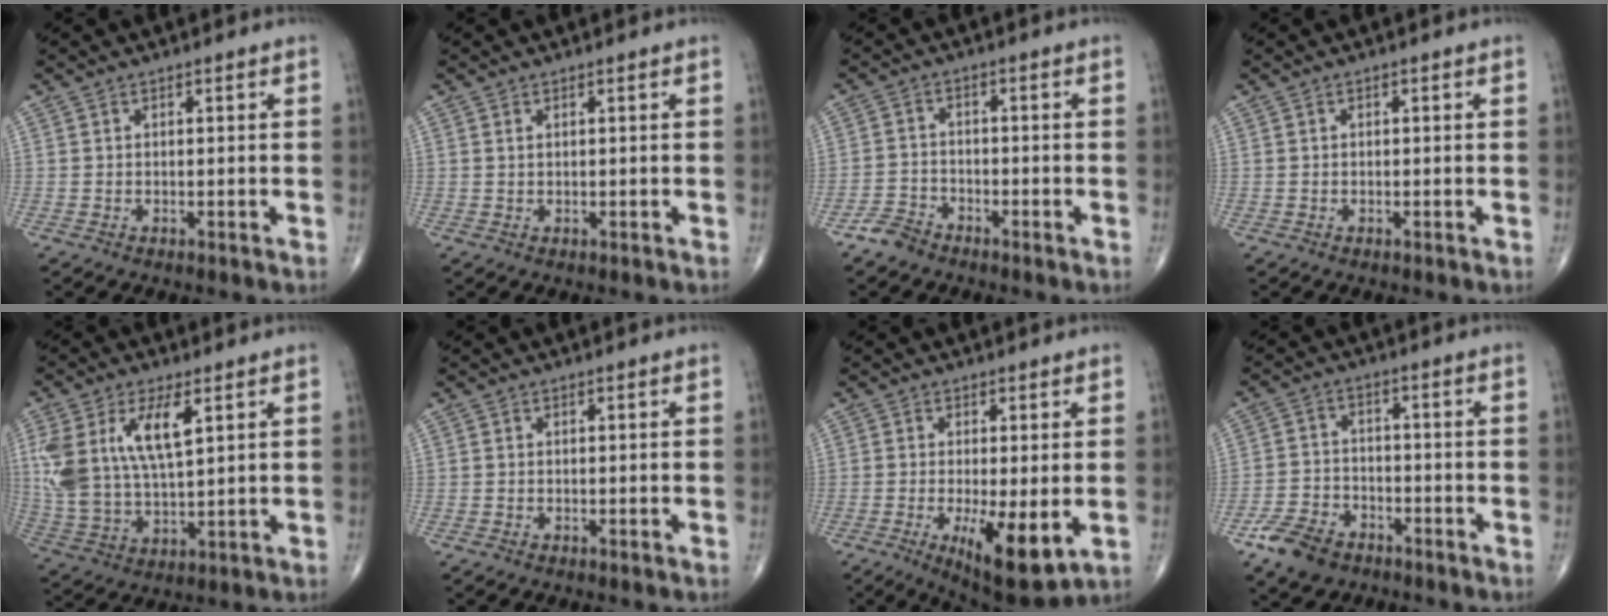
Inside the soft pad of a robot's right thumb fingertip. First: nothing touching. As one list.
[{"total": 0.6, "force": [0.3, 0.3, 0.4], "torque": [-0.009, 0.004, 0.008]}, {"total": 3.7, "force": [-3.0, 1.9, 0.7], "torque": [-0.010, 0.012, -0.062]}, {"total": 0.0}, {"total": 15.4, "force": [5.3, 7.0, 12.7], "torque": [-0.264, -0.013, 0.111]}, {"total": 0.0}, {"total": 10.8, "force": [-2.6, 3.4, 9.9], "torque": [-0.159, -0.026, -0.035]}, {"total": 8.2, "force": [-5.2, 5.2, 3.7], "torque": [-0.063, 0.021, -0.098]}]